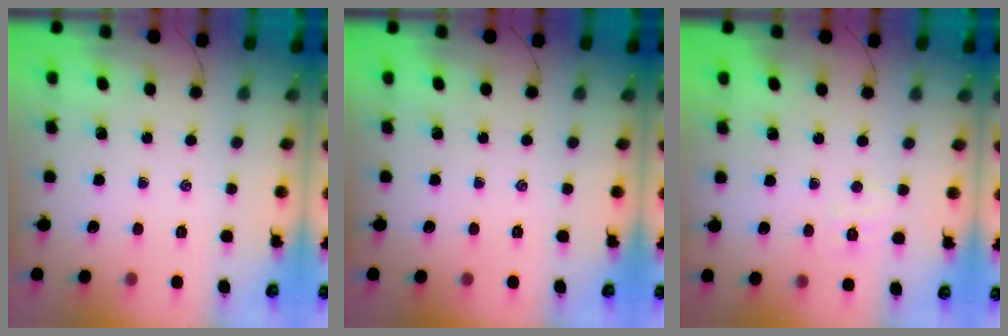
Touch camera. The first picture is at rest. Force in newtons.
{"total": 0.0}
{"total": 4.1, "press": 4.0, "slide": 0.9}